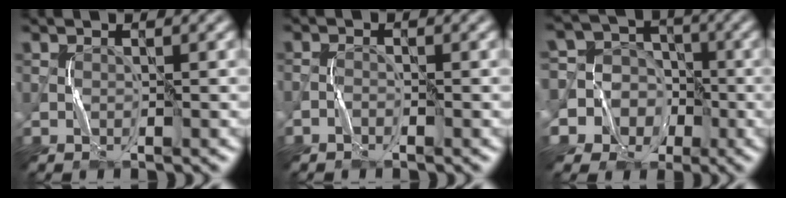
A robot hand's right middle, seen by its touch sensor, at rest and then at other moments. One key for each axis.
{"total": 0.9, "fx": -0.7, "fy": 0.4, "fz": 0.4, "tx": -0.007, "ty": 0.003, "tz": -0.016}
{"total": 11.5, "fx": -2.9, "fy": 10.8, "fz": 2.5, "tx": -0.090, "ty": 0.020, "tz": -0.072}